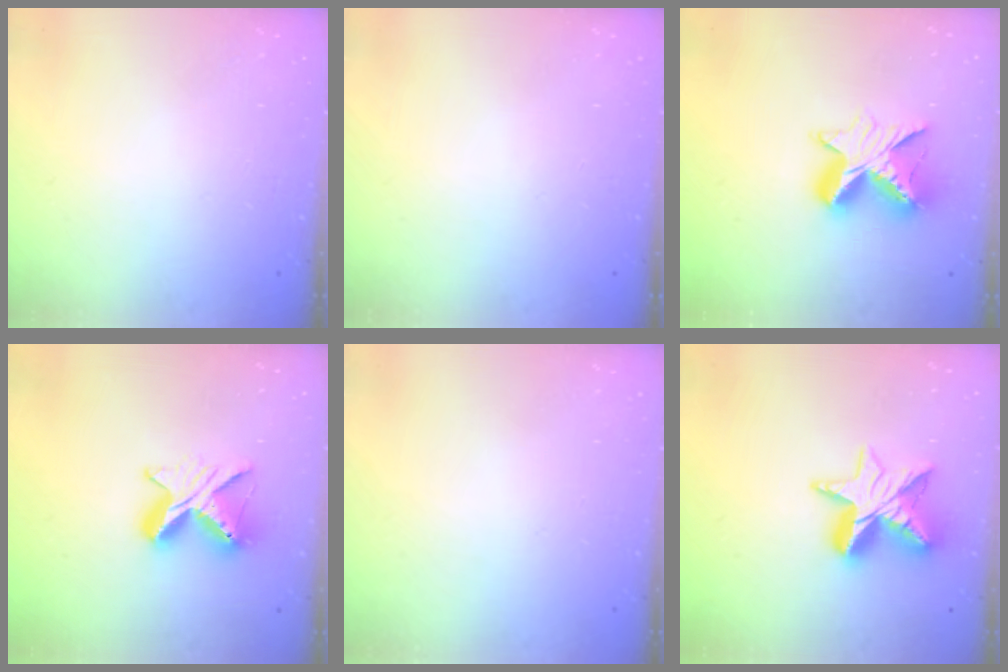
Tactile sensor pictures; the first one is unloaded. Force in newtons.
{"total": 0.0}
{"total": 12.6, "press": 12.6, "slide": 0.8}
{"total": 9.1, "press": 9.1, "slide": 0.7}
{"total": 0.0}
{"total": 11.6, "press": 11.5, "slide": 1.2}